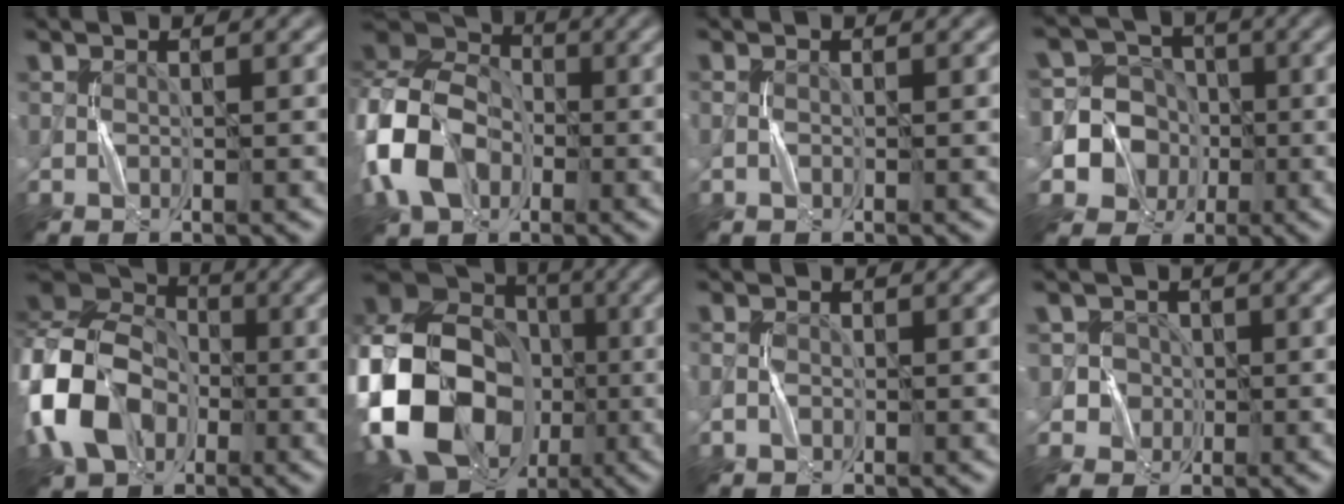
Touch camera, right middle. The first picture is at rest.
{"total": 10.7, "force": [-2.9, 7.9, 6.5], "torque": [-0.144, -0.002, -0.065]}
{"total": 0.0}
{"total": 10.9, "force": [-1.7, 10.5, 2.7], "torque": [-0.089, 0.023, -0.053]}
{"total": 12.1, "force": [-3.1, 9.3, 7.0], "torque": [-0.154, -0.016, -0.077]}
{"total": 18.9, "force": [-5.0, 14.6, 10.9], "torque": [-0.238, -0.004, -0.101]}
{"total": 0.8, "force": [-0.5, 0.5, 0.3], "torque": [-0.005, 0.000, -0.012]}
{"total": 3.2, "force": [-0.1, 3.2, 0.5], "torque": [0.005, 0.015, 0.000]}